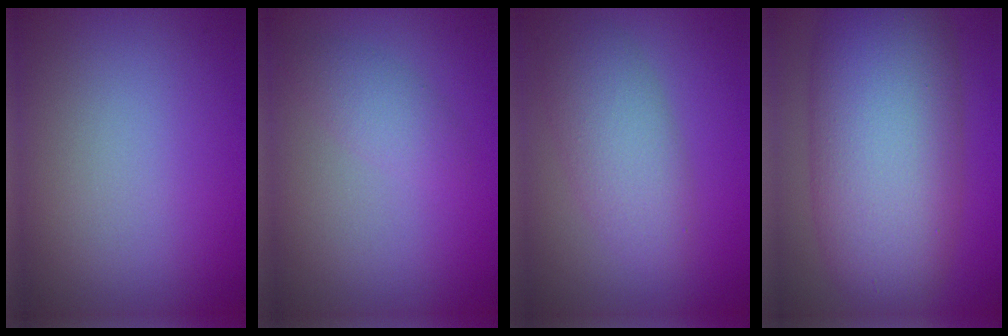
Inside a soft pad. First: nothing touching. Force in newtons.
{"total": 1.8, "press": 1.8, "slide": 0.1}
{"total": 4.2, "press": 4.2, "slide": 0.2}
{"total": 12.4, "press": 12.4, "slide": 0.2}